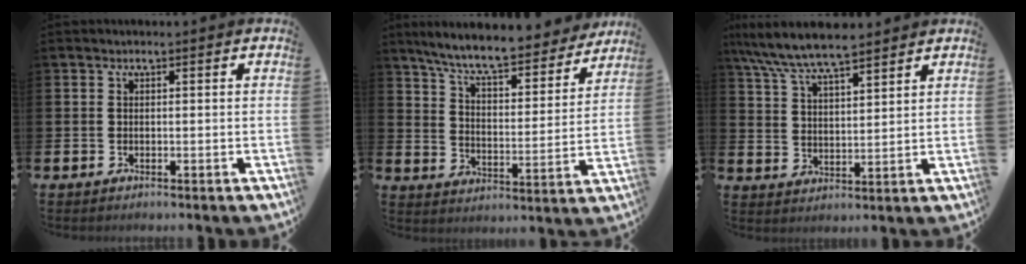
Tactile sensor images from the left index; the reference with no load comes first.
{"total": 8.7, "force": [8.0, 1.1, 3.2], "torque": [-0.092, -0.055, 0.136]}
{"total": 7.6, "force": [7.0, 1.1, 2.6], "torque": [-0.080, -0.028, 0.128]}